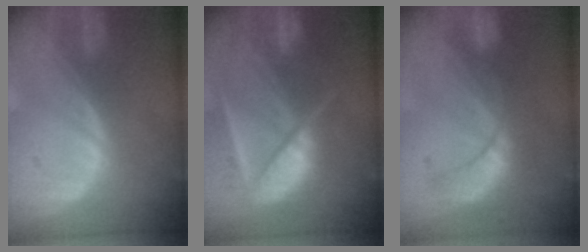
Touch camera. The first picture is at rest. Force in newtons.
{"total": 9.8, "press": 8.3, "slide": 5.2}
{"total": 8.9, "press": 7.7, "slide": 4.5}